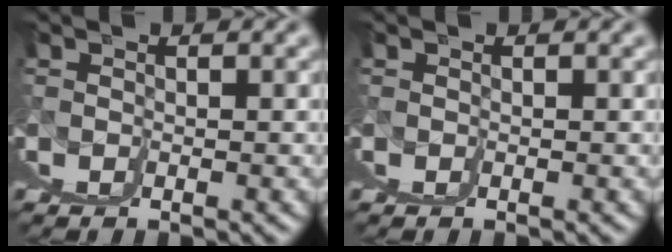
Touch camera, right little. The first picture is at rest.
{"total": 0.0}